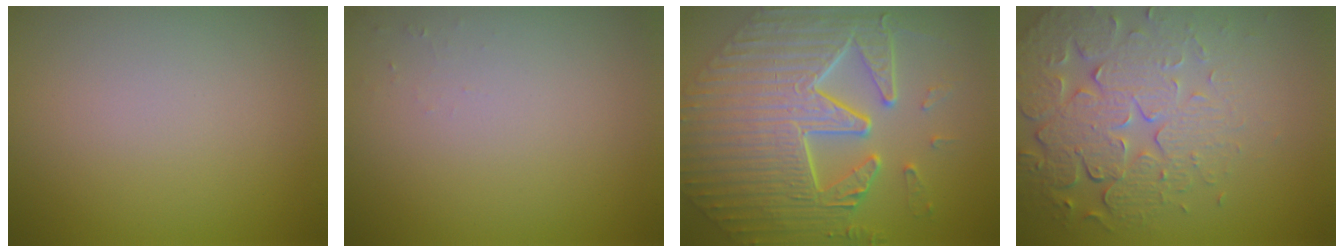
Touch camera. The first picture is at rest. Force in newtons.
{"total": 0.5, "press": 0.5, "slide": 0.1}
{"total": 10.6, "press": 7.3, "slide": 7.6}
{"total": 7.6, "press": 5.5, "slide": 5.3}